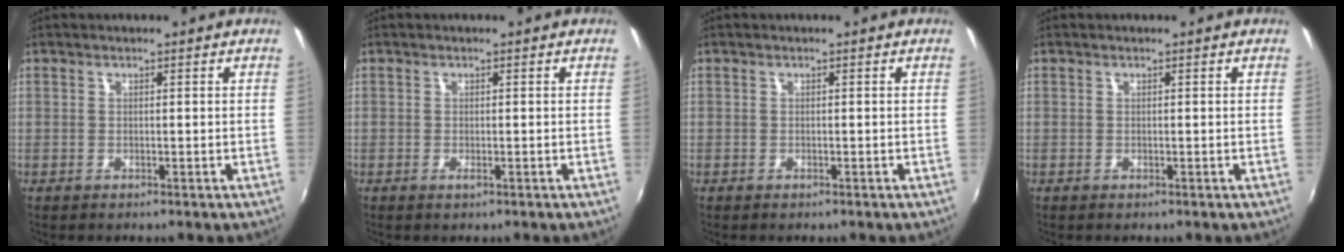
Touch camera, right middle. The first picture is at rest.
{"total": 0.8, "force": [-0.4, 0.1, 0.7], "torque": [-0.011, 0.001, -0.006]}
{"total": 0.0}
{"total": 0.0}